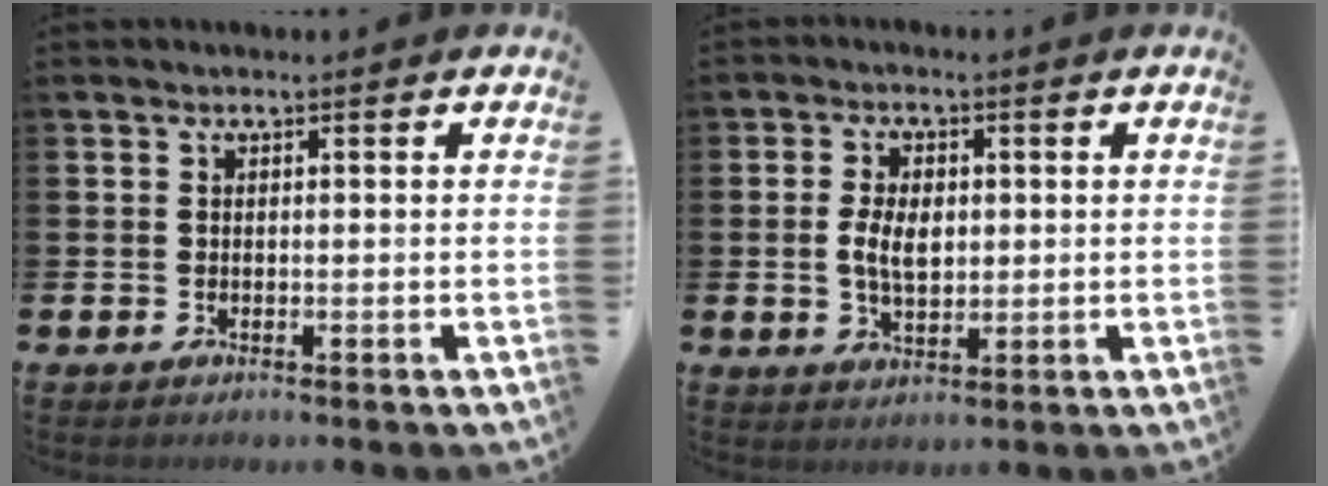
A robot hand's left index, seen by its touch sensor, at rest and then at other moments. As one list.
[{"total": 4.5, "force": [0.4, 2.6, 3.6], "torque": [-0.065, 0.007, 0.004]}]